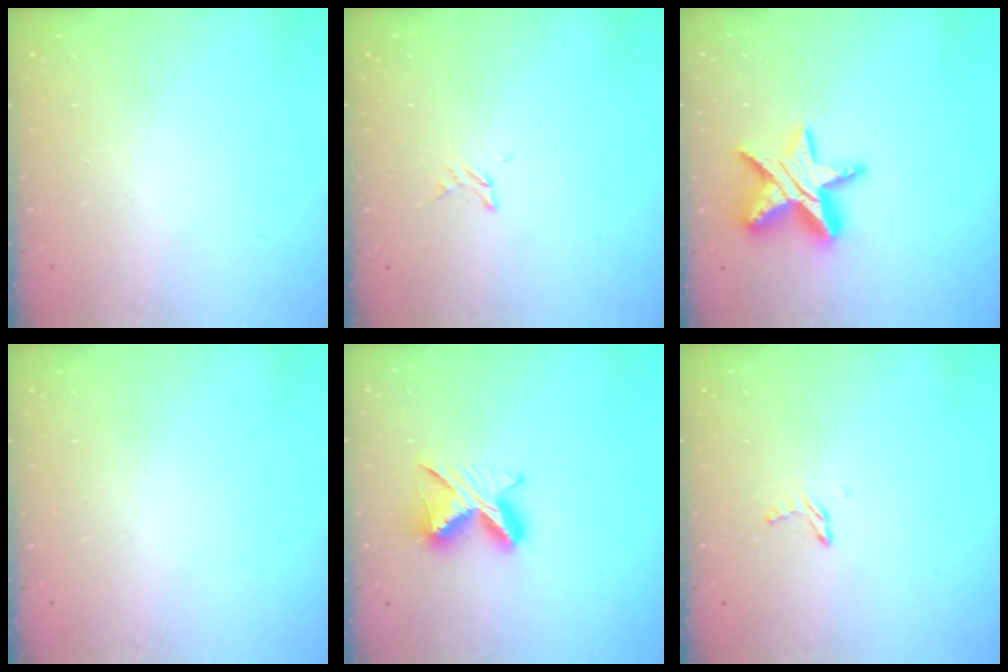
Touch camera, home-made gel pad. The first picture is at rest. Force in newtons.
{"total": 1.2, "press": 1.2, "slide": 0.1}
{"total": 15.3, "press": 15.2, "slide": 1.1}
{"total": 0.0}
{"total": 8.9, "press": 8.8, "slide": 1.0}
{"total": 3.8, "press": 3.8, "slide": 0.3}